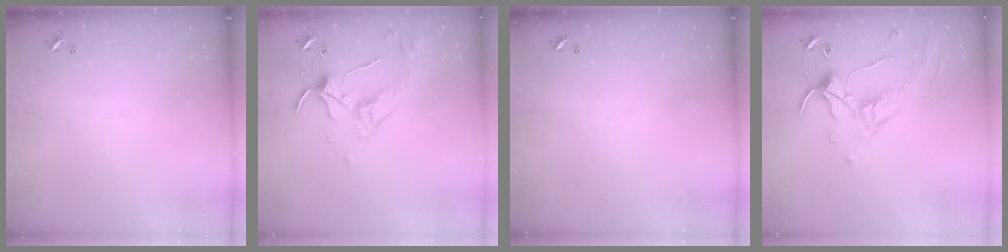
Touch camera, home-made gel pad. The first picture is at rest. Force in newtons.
{"total": 3.7, "press": 3.7, "slide": 0.5}
{"total": 0.0}
{"total": 1.1, "press": 0.4, "slide": 1.0}